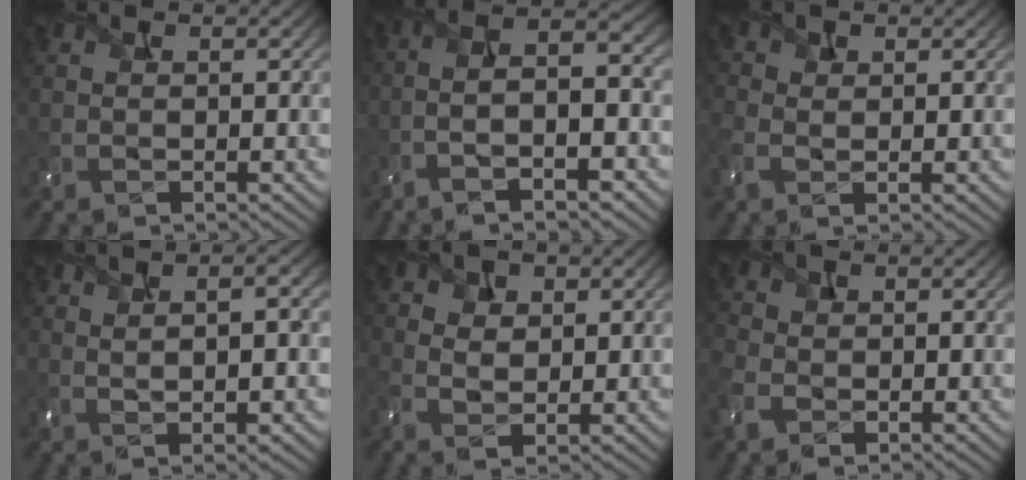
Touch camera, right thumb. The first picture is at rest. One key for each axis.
{"total": 8.4, "fx": -3.8, "fy": 2.3, "fz": 7.2, "tx": -0.116, "ty": 0.013, "tz": -0.067}
{"total": 2.9, "fx": -0.1, "fy": 2.2, "fz": 1.9, "tx": -0.055, "ty": 0.000, "tz": -0.008}
{"total": 6.1, "fx": 1.0, "fy": 1.8, "fz": 5.7, "tx": -0.078, "ty": 0.016, "tz": 0.015}
{"total": 3.4, "fx": 0.8, "fy": 2.4, "fz": 2.3, "tx": -0.052, "ty": 0.002, "tz": 0.013}
{"total": 4.2, "fx": -1.5, "fy": 3.2, "fz": 2.3, "tx": -0.073, "ty": -0.007, "tz": -0.037}